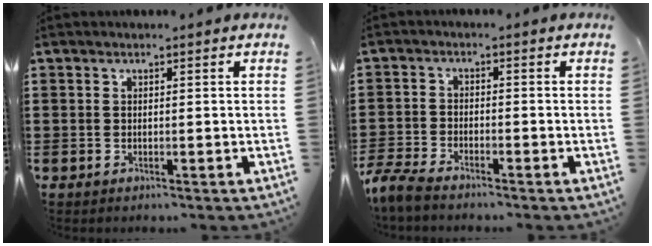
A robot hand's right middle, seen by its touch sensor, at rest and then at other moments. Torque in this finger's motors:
{"motor_torque": [2.13, 0.01, 0.31, 0.08]}